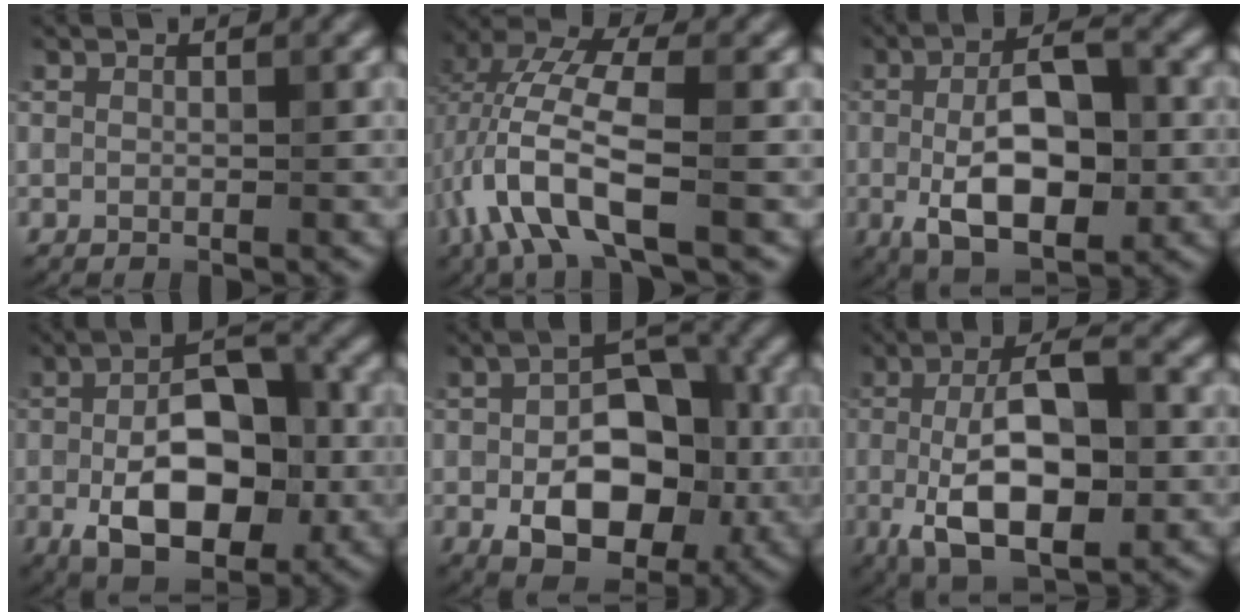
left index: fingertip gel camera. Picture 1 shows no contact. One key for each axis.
{"total": 7.2, "fx": -2.3, "fy": 2.6, "fz": 6.3, "tx": -0.136, "ty": 0.012, "tz": -0.055}
{"total": 9.3, "fx": -1.4, "fy": 4.2, "fz": 8.2, "tx": -0.136, "ty": 0.004, "tz": -0.028}
{"total": 10.5, "fx": -2.4, "fy": 5.4, "fz": 8.7, "tx": -0.141, "ty": 0.008, "tz": -0.045}
{"total": 10.2, "fx": -2.1, "fy": 6.3, "fz": 7.7, "tx": -0.122, "ty": -0.006, "tz": -0.025}
{"total": 10.2, "fx": -1.4, "fy": 4.1, "fz": 9.2, "tx": -0.153, "ty": 0.006, "tz": -0.030}